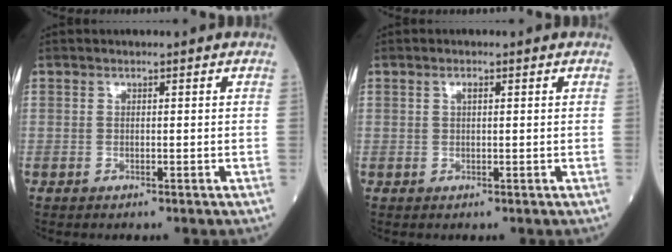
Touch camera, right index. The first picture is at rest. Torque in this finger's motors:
{"motor_torque": [0.00, 0.00, 0.00, 0.01]}